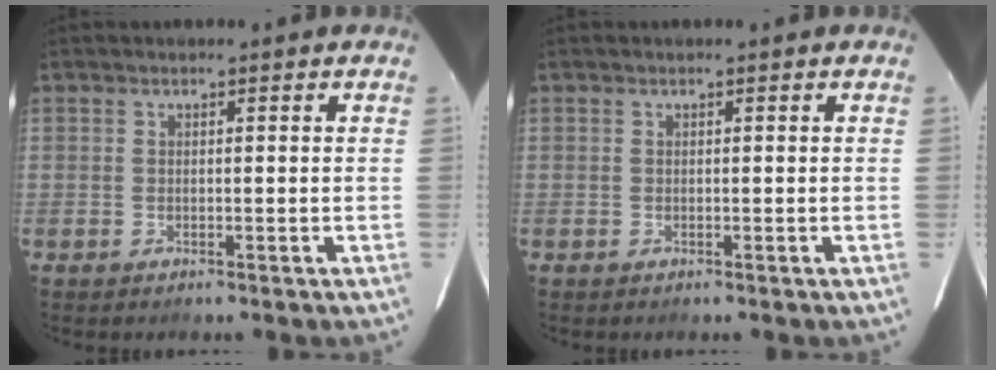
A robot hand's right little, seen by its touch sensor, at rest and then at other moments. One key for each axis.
{"total": 0.0}